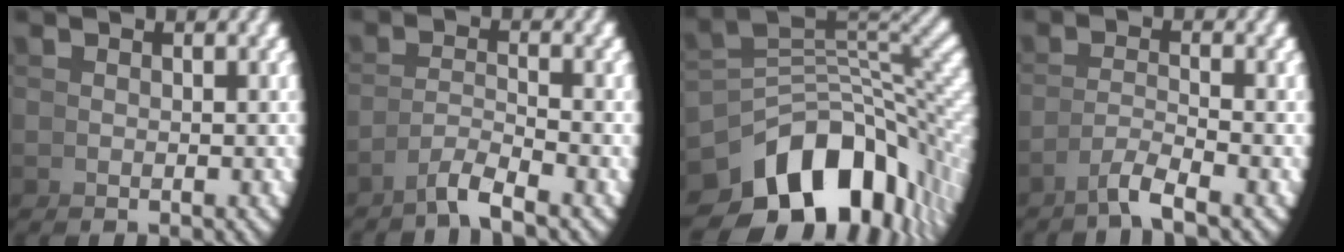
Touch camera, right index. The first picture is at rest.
{"total": 2.5, "force": [-1.9, -0.4, 1.5], "torque": [-0.016, 0.004, -0.037]}
{"total": 14.6, "force": [-3.0, 8.9, 11.1], "torque": [-0.175, -0.048, -0.016]}
{"total": 2.4, "force": [-1.6, -0.7, 1.6], "torque": [-0.021, 0.002, -0.029]}